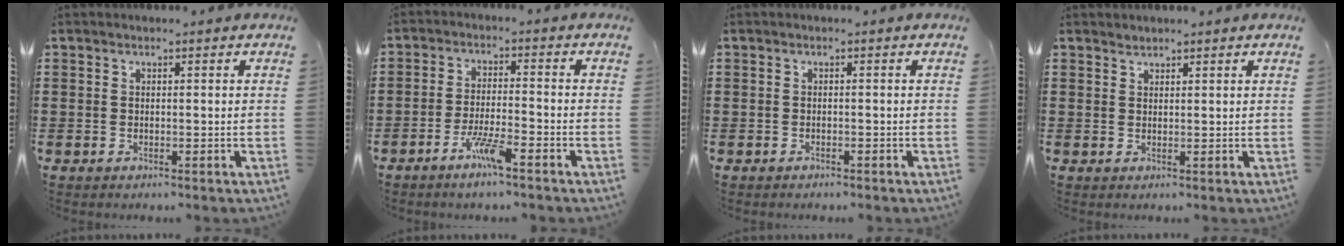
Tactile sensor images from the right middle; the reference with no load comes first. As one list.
[{"total": 5.1, "force": [-3.4, 0.4, 3.8], "torque": [-0.082, -0.007, -0.063]}, {"total": 0.6, "force": [-0.6, 0.2, 0.1], "torque": [-0.002, 0.000, -0.012]}, {"total": 1.1, "force": [1.1, 0.0, -0.1], "torque": [0.000, -0.001, 0.022]}]